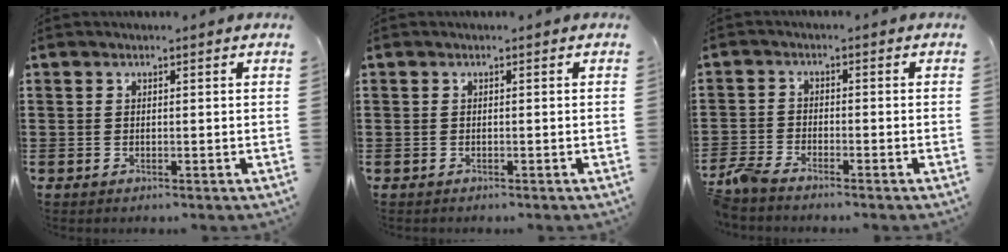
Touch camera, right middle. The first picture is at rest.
{"total": 0.0}
{"total": 3.2, "force": [-2.9, 0.4, 1.3], "torque": [-0.051, -0.007, -0.068]}